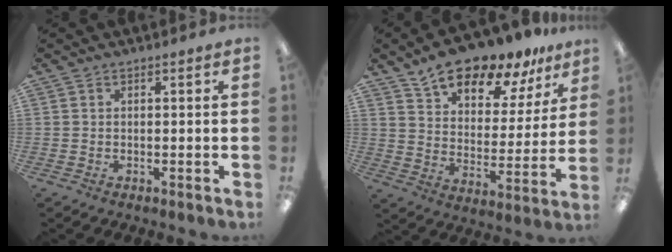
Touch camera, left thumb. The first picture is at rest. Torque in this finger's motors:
{"motor_torque": [1.93, 1.96, 1.35, -1.42, 0.05]}